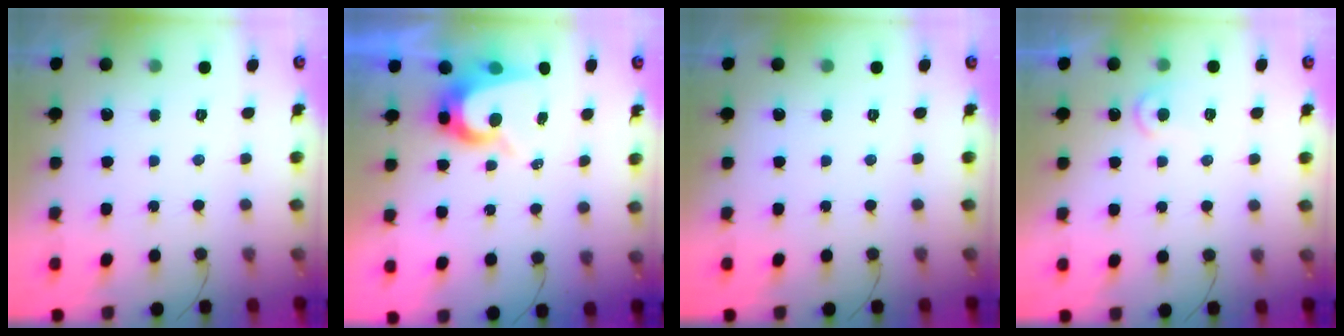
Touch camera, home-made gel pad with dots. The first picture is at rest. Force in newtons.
{"total": 7.8, "press": 7.8, "slide": 0.5}
{"total": 0.0}
{"total": 4.7, "press": 4.6, "slide": 0.4}